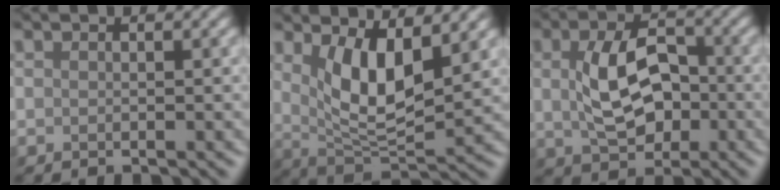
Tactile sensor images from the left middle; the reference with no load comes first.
{"total": 5.8, "force": [2.2, 2.1, 4.9], "torque": [-0.099, -0.015, 0.044]}
{"total": 6.0, "force": [0.2, 3.8, 4.6], "torque": [-0.098, 0.000, 0.003]}